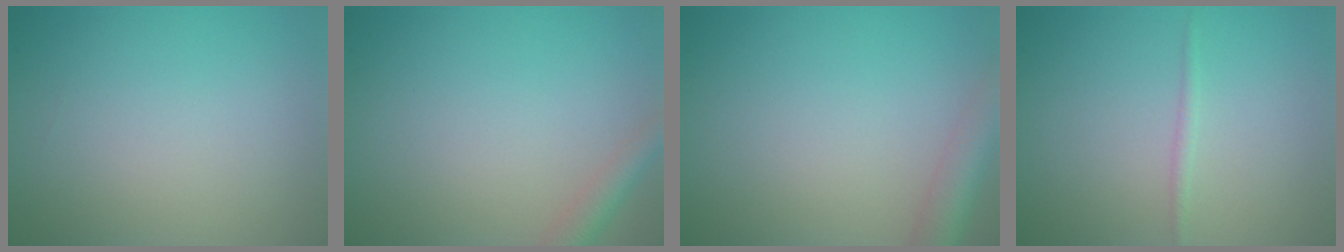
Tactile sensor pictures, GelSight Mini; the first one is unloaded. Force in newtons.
{"total": 2.4, "press": 2.4, "slide": 0.2}
{"total": 4.0, "press": 4.0, "slide": 0.3}
{"total": 0.8, "press": 0.8, "slide": 0.1}